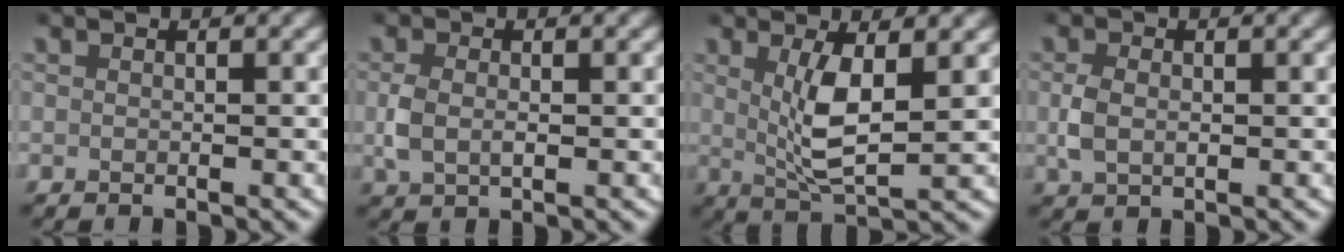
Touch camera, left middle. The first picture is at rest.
{"total": 2.3, "force": [-0.1, 1.5, 1.8], "torque": [-0.050, -0.006, 0.003]}
{"total": 4.7, "force": [0.9, 1.3, 4.4], "torque": [-0.089, -0.011, 0.023]}
{"total": 2.3, "force": [0.0, 1.6, 1.6], "torque": [-0.048, -0.004, 0.004]}